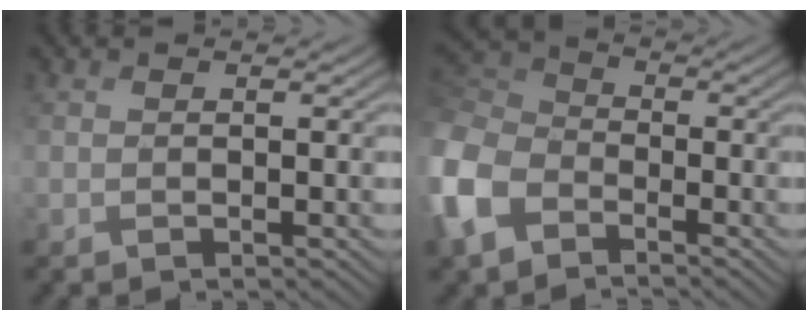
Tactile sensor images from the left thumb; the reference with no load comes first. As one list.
[{"total": 9.7, "force": [-4.6, 6.6, 5.4], "torque": [-0.166, -0.012, -0.113]}]